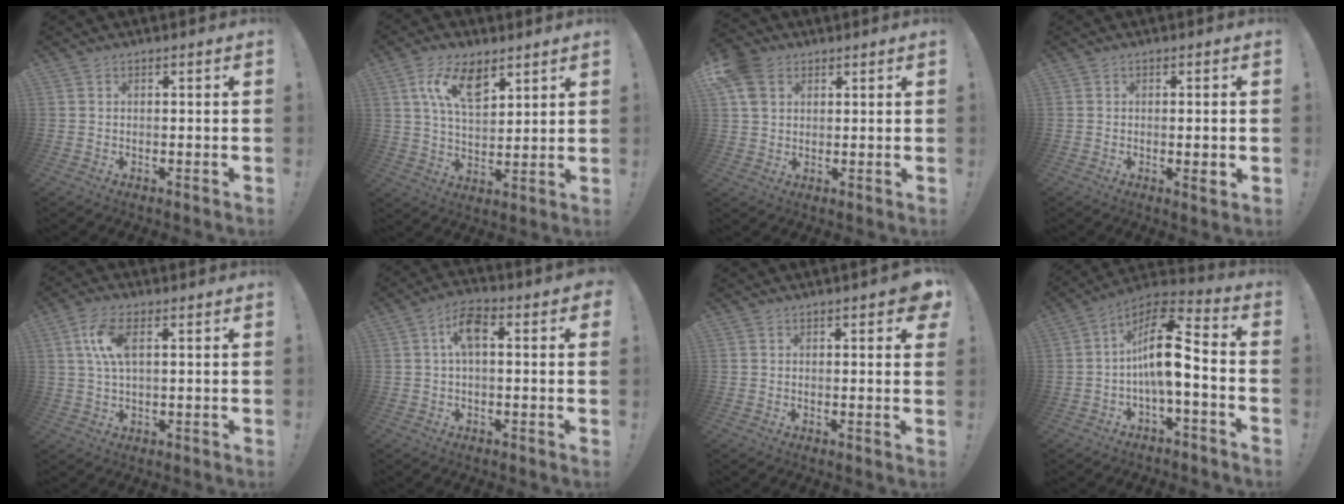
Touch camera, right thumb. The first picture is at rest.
{"total": 12.4, "force": [6.8, 6.1, 8.4], "torque": [-0.149, -0.016, 0.127]}
{"total": 9.8, "force": [4.3, 7.6, 4.4], "torque": [-0.082, -0.010, 0.090]}
{"total": 3.3, "force": [-0.3, 0.2, 3.2], "torque": [-0.039, -0.009, -0.007]}
{"total": 8.4, "force": [2.2, 3.7, 7.2], "torque": [-0.145, -0.002, 0.038]}
{"total": 7.6, "force": [1.3, 3.6, 6.6], "torque": [-0.111, 0.013, 0.023]}
{"total": 2.9, "force": [1.5, 1.1, 2.2], "torque": [-0.016, -0.009, 0.023]}
{"total": 14.8, "force": [-0.6, 5.8, 13.6], "torque": [-0.237, 0.017, -0.010]}